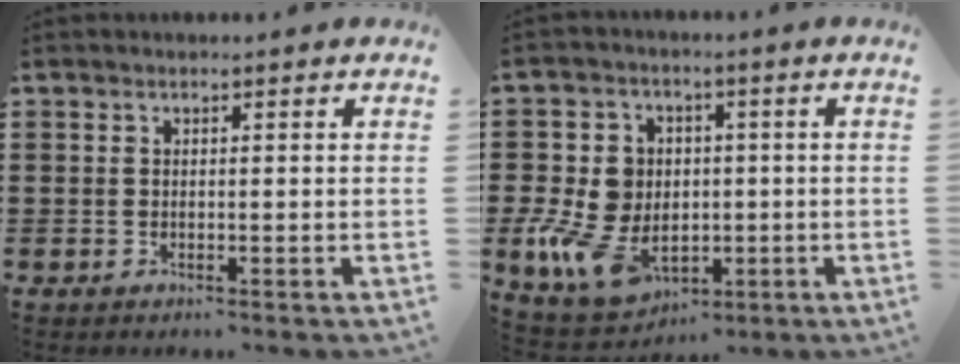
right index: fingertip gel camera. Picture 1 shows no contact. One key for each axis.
{"total": 10.5, "fx": -2.0, "fy": 8.4, "fz": 5.9, "tx": -0.176, "ty": 0.008, "tz": -0.037}